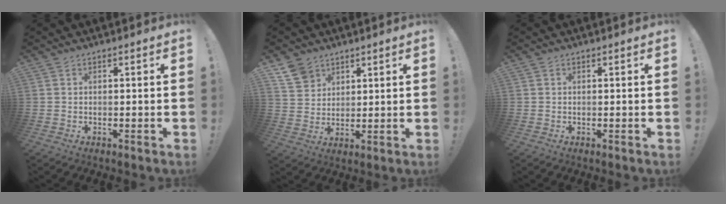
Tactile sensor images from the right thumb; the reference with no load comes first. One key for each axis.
{"total": 7.9, "fx": 5.4, "fy": 5.6, "fz": 1.5, "tx": -0.026, "ty": -0.036, "tz": 0.107}
{"total": 0.0}